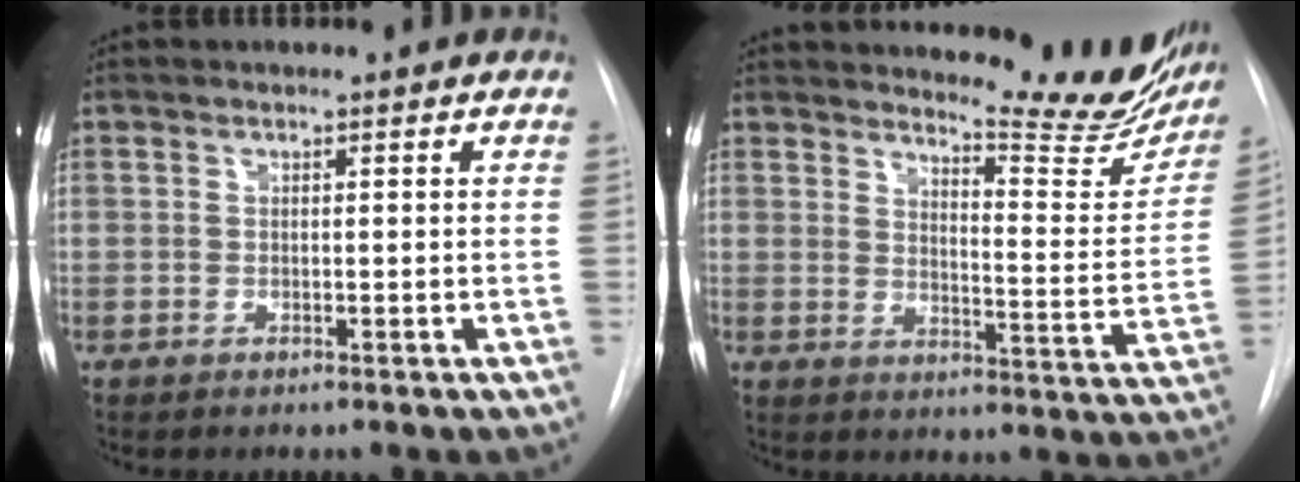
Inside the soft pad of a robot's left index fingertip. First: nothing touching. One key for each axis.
{"total": 15.5, "fx": 14.5, "fy": 2.0, "fz": 4.9, "tx": -0.055, "ty": -0.083, "tz": 0.165}